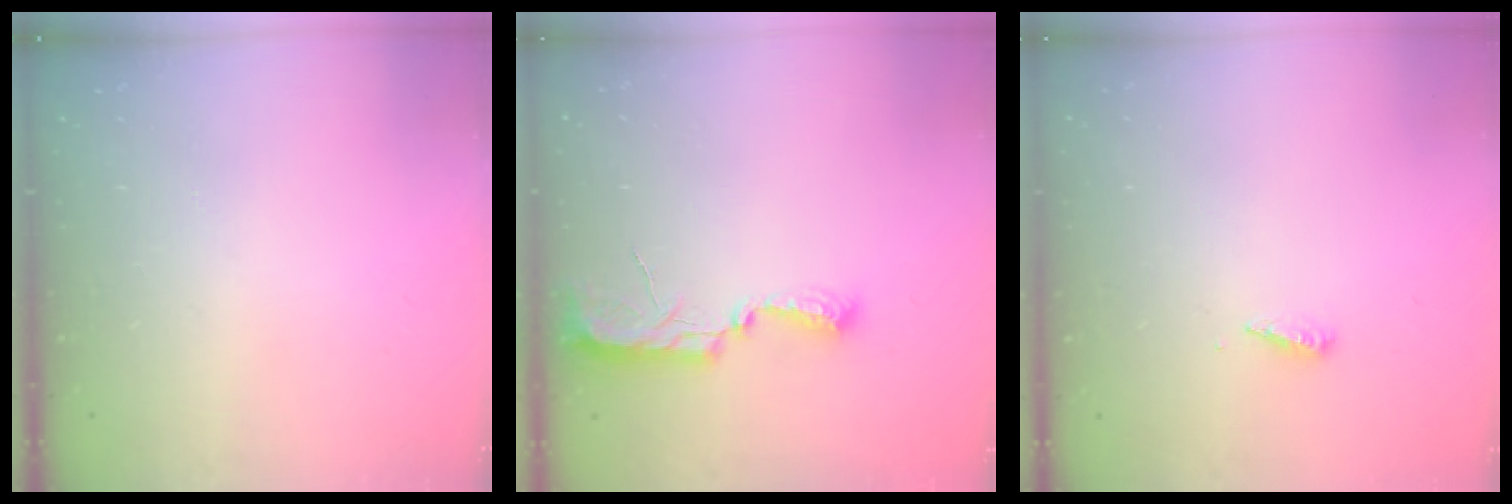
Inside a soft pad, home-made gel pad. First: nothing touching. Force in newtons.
{"total": 8.1, "press": 8.0, "slide": 0.8}
{"total": 2.8, "press": 2.8, "slide": 0.2}